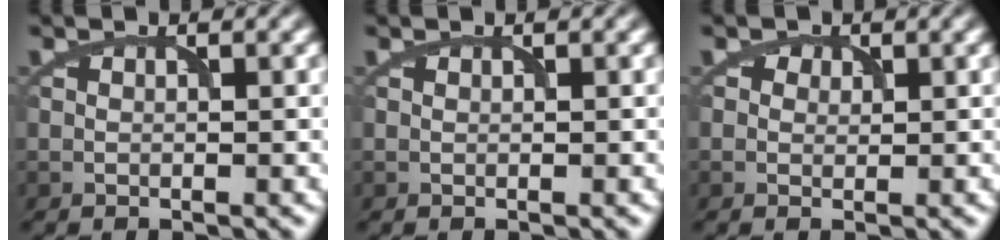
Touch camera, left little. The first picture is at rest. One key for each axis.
{"total": 0.0}
{"total": 1.7, "fx": 0.9, "fy": 1.3, "fz": 0.6, "tx": -0.006, "ty": 0.006, "tz": 0.007}